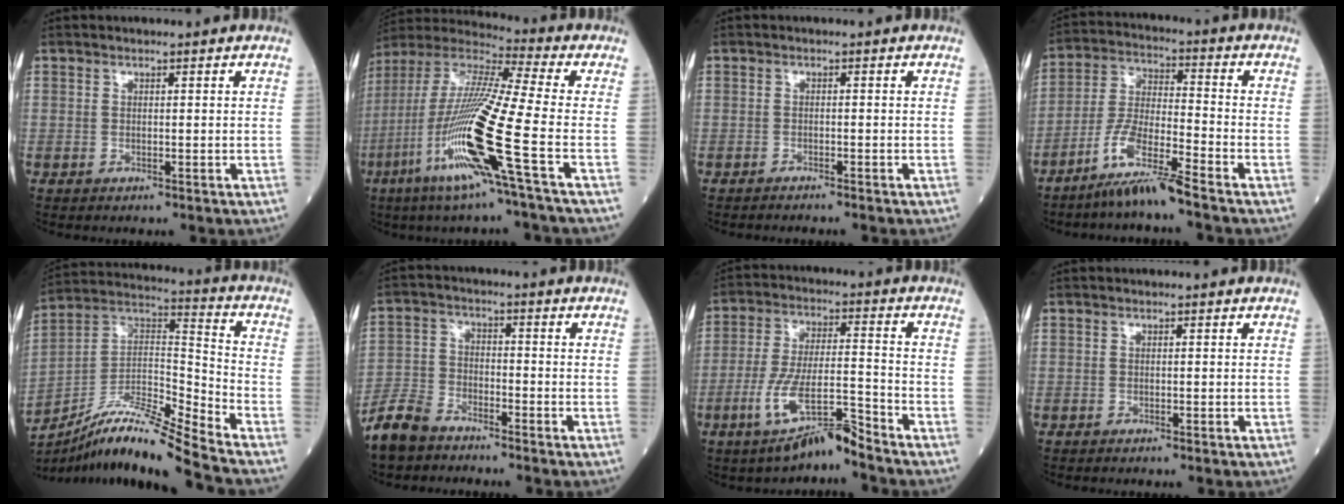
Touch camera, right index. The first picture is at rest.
{"total": 19.3, "force": [-7.1, -0.8, 18.0], "torque": [-0.385, -0.032, -0.150]}
{"total": 2.4, "force": [-2.2, -0.2, 0.9], "torque": [-0.011, 0.001, -0.028]}
{"total": 9.1, "force": [-6.9, -0.2, 6.0], "torque": [-0.123, -0.023, -0.138]}
{"total": 16.1, "force": [-13.6, -1.1, 8.5], "torque": [-0.157, 0.019, -0.247]}
{"total": 7.5, "force": [-6.5, 2.8, 2.5], "torque": [-0.062, -0.016, -0.131]}
{"total": 9.0, "force": [-6.4, 0.4, 6.3], "torque": [-0.127, -0.009, -0.122]}
{"total": 0.8, "force": [-0.7, 0.0, 0.3], "torque": [-0.003, 0.000, -0.011]}